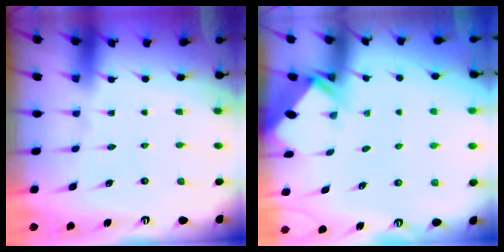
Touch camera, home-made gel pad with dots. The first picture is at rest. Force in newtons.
{"total": 2.6, "press": 2.6, "slide": 0.2}